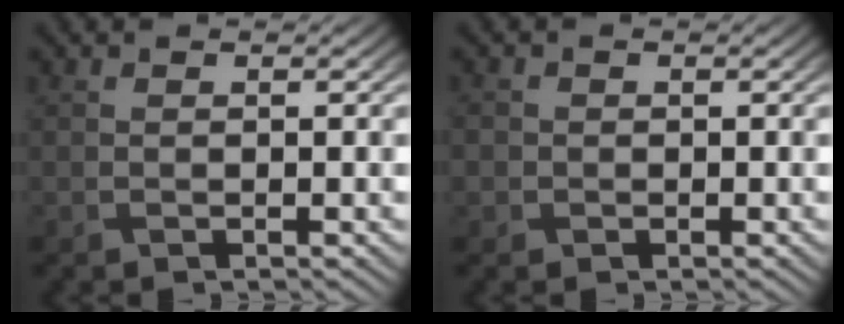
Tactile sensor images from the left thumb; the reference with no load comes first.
{"total": 1.5, "force": [-0.2, 1.4, 0.2], "torque": [0.000, -0.004, -0.008]}